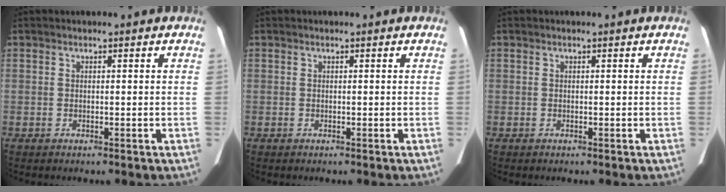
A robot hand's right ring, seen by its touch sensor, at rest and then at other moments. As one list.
[{"total": 0.0}, {"total": 0.0}]